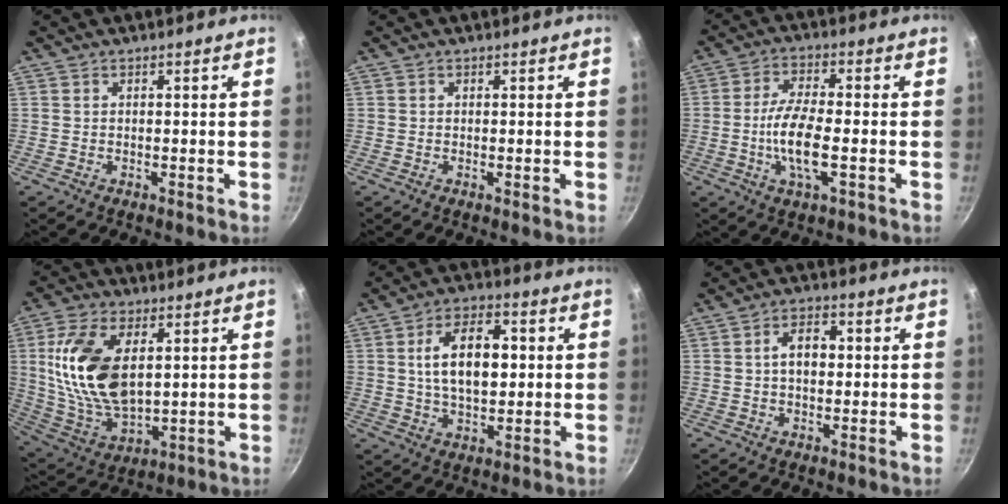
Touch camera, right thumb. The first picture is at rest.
{"total": 0.0}
{"total": 9.5, "force": [-1.9, 3.3, 8.7], "torque": [-0.176, 0.008, -0.036]}
{"total": 18.2, "force": [3.7, 9.8, 14.9], "torque": [-0.291, -0.015, 0.079]}
{"total": 12.5, "force": [1.8, 7.0, 10.2], "torque": [-0.155, 0.006, 0.030]}
{"total": 5.6, "force": [0.6, 3.4, 4.4], "torque": [-0.065, 0.015, 0.005]}